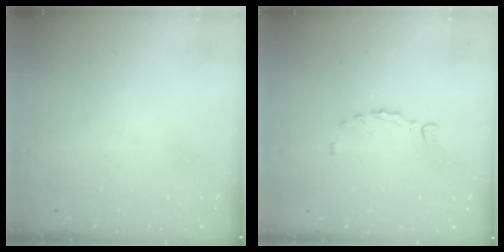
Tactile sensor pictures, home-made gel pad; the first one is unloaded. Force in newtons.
{"total": 1.3, "press": 1.3, "slide": 0.3}